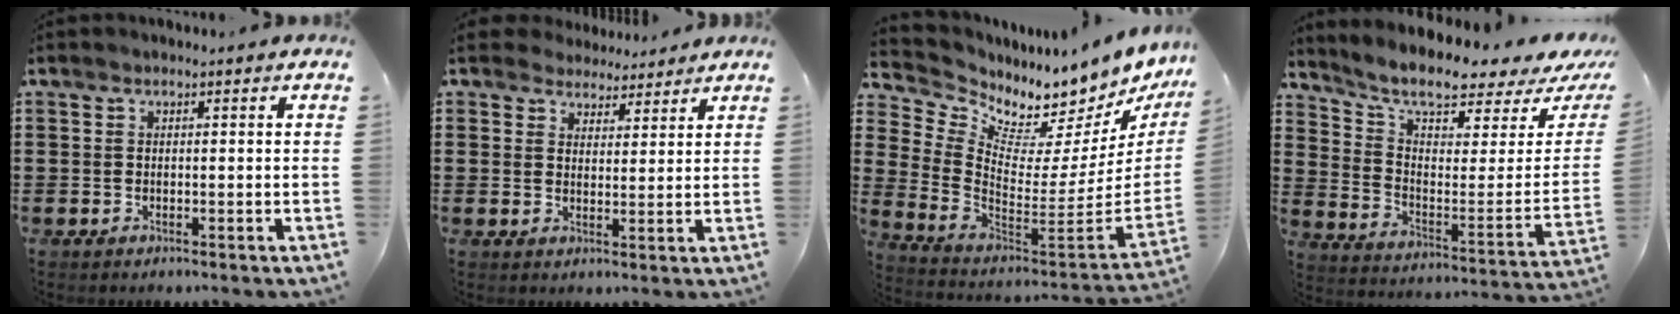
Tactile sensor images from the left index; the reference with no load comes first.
{"total": 3.9, "force": [3.4, 1.7, -0.3], "torque": [-0.012, -0.003, 0.065]}
{"total": 3.9, "force": [3.7, 0.9, -0.7], "torque": [-0.019, -0.070, 0.055]}
{"total": 5.9, "force": [4.9, 0.9, 3.2], "torque": [-0.073, -0.051, 0.079]}